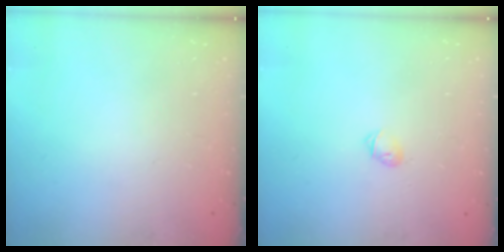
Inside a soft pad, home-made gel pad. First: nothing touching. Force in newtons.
{"total": 2.8, "press": 2.7, "slide": 0.6}